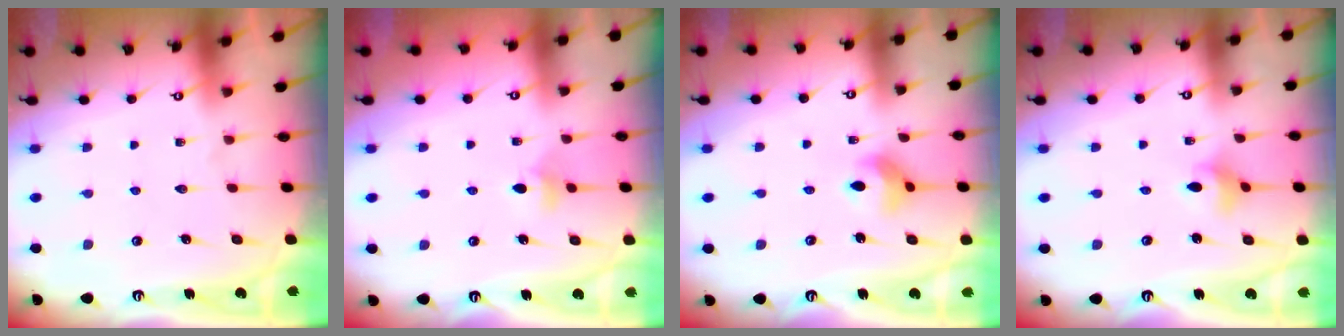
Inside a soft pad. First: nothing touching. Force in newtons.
{"total": 6.3, "press": 6.2, "slide": 1.0}
{"total": 7.5, "press": 7.4, "slide": 1.0}
{"total": 3.7, "press": 3.7, "slide": 0.5}